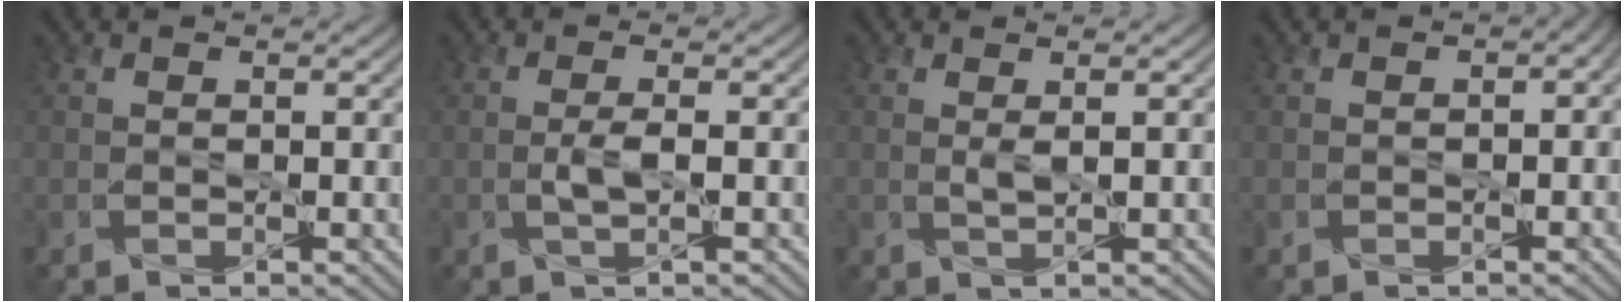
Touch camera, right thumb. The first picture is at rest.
{"total": 2.1, "force": [-0.3, 0.4, 2.0], "torque": [-0.042, 0.003, -0.008]}
{"total": 1.2, "force": [0.4, 0.1, 1.1], "torque": [-0.024, 0.000, 0.007]}
{"total": 1.6, "force": [-0.4, 1.1, 1.1], "torque": [-0.014, -0.009, -0.002]}